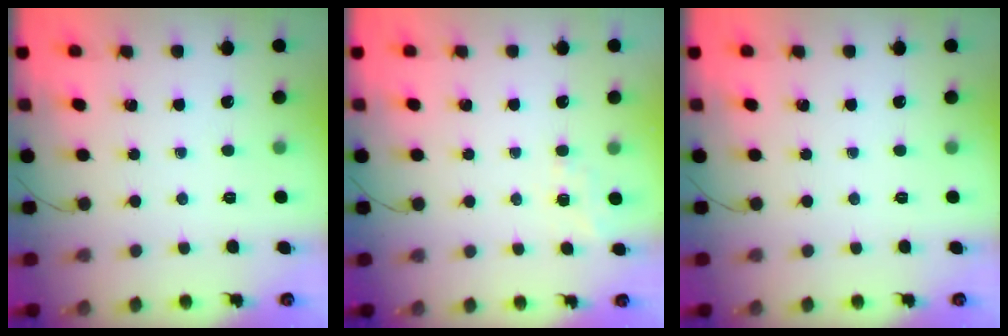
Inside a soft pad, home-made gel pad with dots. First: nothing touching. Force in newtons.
{"total": 5.2, "press": 4.9, "slide": 1.5}
{"total": 0.0}